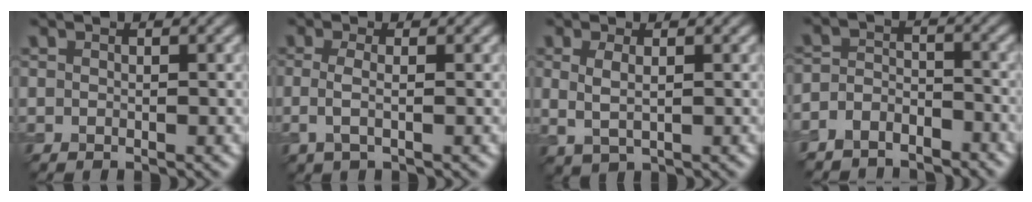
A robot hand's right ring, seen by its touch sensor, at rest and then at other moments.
{"total": 1.6, "force": [0.1, 0.3, 1.5], "torque": [-0.031, -0.004, -0.004]}
{"total": 1.6, "force": [0.8, 0.4, 1.3], "torque": [-0.030, -0.003, 0.019]}
{"total": 4.4, "force": [-4.0, 1.7, 0.6], "torque": [-0.011, -0.006, -0.075]}